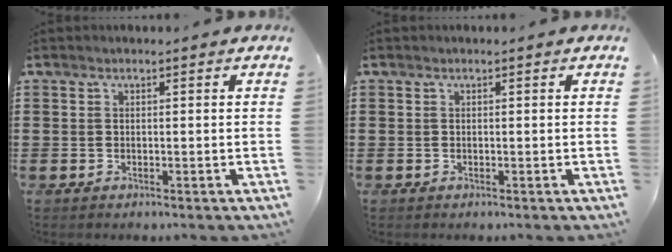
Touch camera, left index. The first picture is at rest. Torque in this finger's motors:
{"motor_torque": [0.00, 0.00, 0.00, 0.00]}